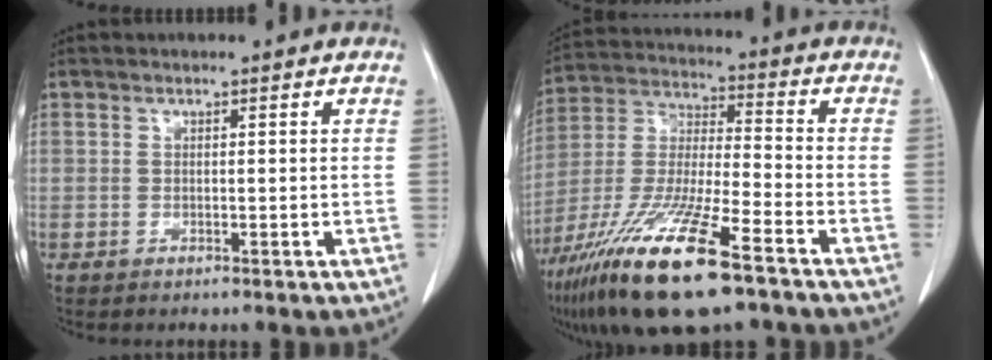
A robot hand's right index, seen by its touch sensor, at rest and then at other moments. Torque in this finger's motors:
{"motor_torque": [1.32, -0.82, 1.05, 0.21]}